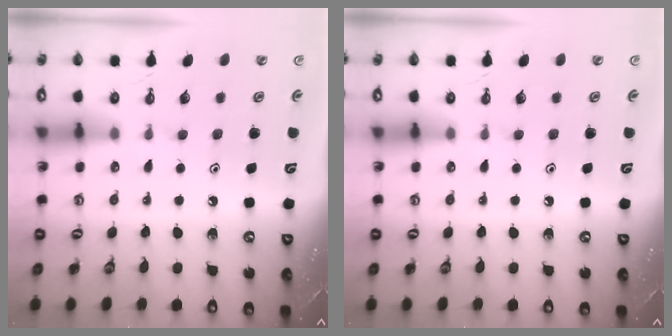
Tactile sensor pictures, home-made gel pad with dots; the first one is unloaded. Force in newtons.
{"total": 0.0}